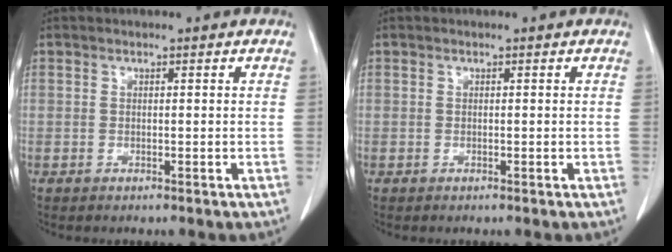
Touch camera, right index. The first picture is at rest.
{"total": 0.0}